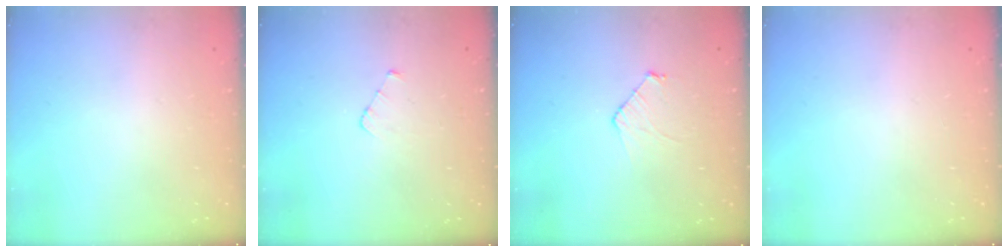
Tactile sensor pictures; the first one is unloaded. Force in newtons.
{"total": 2.4, "press": 2.4, "slide": 0.3}
{"total": 5.9, "press": 5.9, "slide": 0.5}
{"total": 0.0}